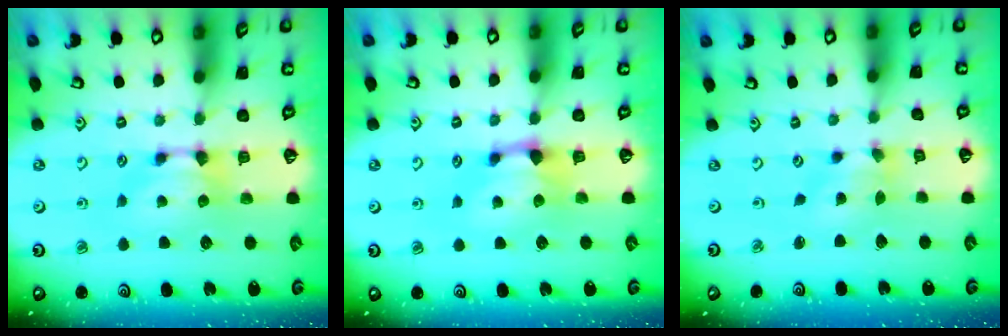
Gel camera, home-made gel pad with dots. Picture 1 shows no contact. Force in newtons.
{"total": 1.1, "press": 0.4, "slide": 1.0}
{"total": 1.9, "press": 1.4, "slide": 1.3}